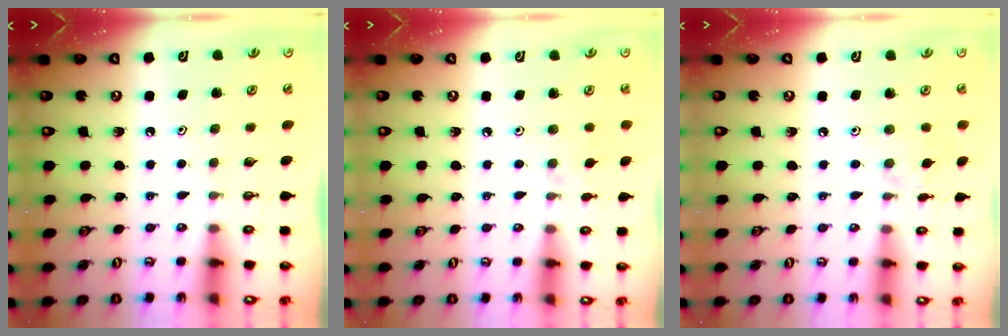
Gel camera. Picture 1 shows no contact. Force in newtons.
{"total": 2.0, "press": 1.9, "slide": 0.5}
{"total": 1.6, "press": 1.5, "slide": 0.4}